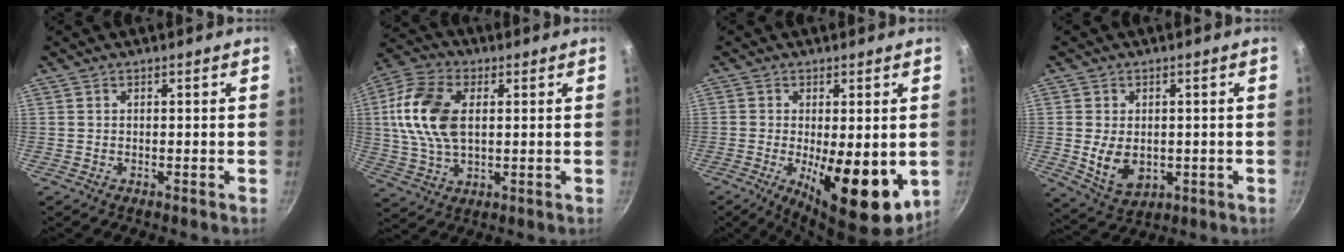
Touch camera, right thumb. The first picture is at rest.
{"total": 14.3, "force": [2.2, 8.7, 11.2], "torque": [-0.209, 0.007, 0.034]}
{"total": 13.9, "force": [-2.5, 5.2, 12.7], "torque": [-0.171, -0.013, -0.025]}
{"total": 8.0, "force": [-0.4, 5.7, 5.6], "torque": [-0.089, -0.011, 0.010]}